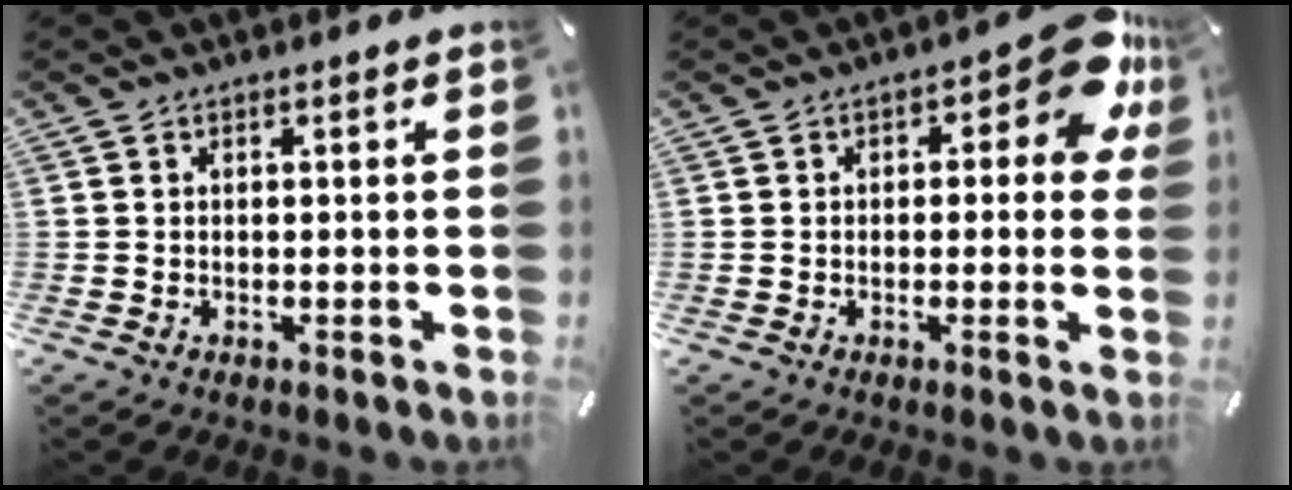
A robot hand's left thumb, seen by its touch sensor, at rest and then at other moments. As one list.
[{"total": 10.1, "force": [3.4, 4.7, 8.3], "torque": [-0.093, -0.020, 0.055]}]